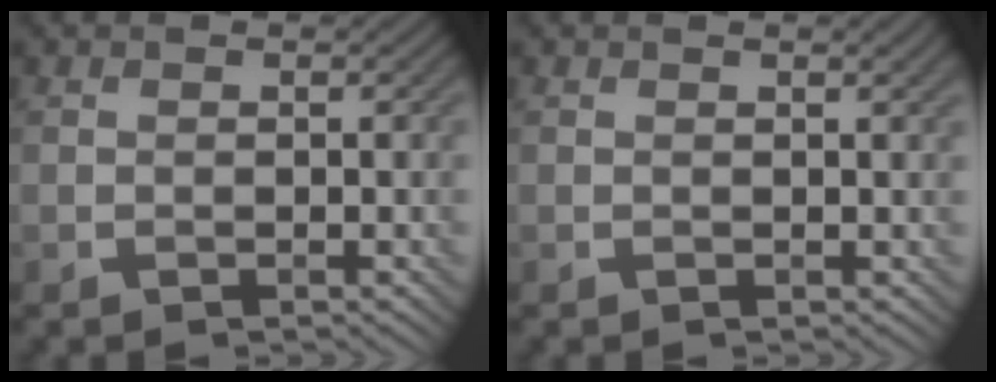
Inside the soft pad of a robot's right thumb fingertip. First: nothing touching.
{"total": 0.9, "force": [0.5, 0.1, 0.8], "torque": [-0.012, 0.001, 0.007]}